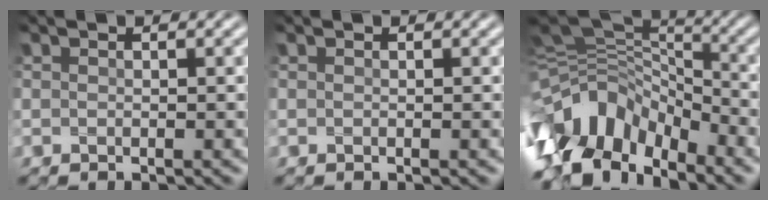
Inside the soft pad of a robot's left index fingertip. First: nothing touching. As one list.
[{"total": 0.0}, {"total": 10.6, "force": [-5.4, 6.4, 6.4], "torque": [-0.138, 0.020, -0.114]}]